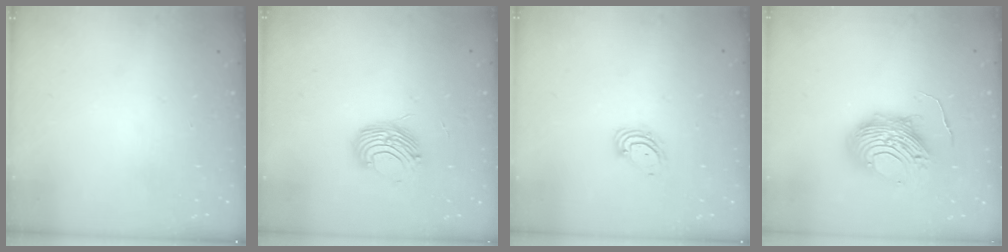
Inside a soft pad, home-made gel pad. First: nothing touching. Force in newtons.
{"total": 11.4, "press": 11.3, "slide": 1.1}
{"total": 4.7, "press": 4.7, "slide": 0.6}
{"total": 13.5, "press": 13.4, "slide": 1.4}